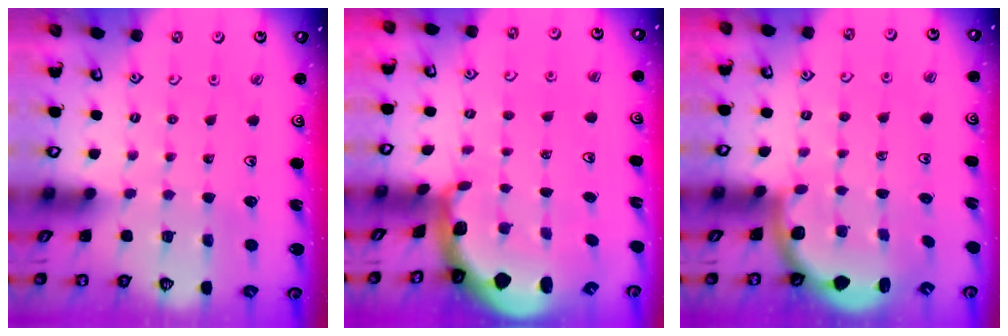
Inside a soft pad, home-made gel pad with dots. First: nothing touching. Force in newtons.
{"total": 1.9, "press": 1.8, "slide": 0.4}
{"total": 2.6, "press": 2.5, "slide": 0.6}